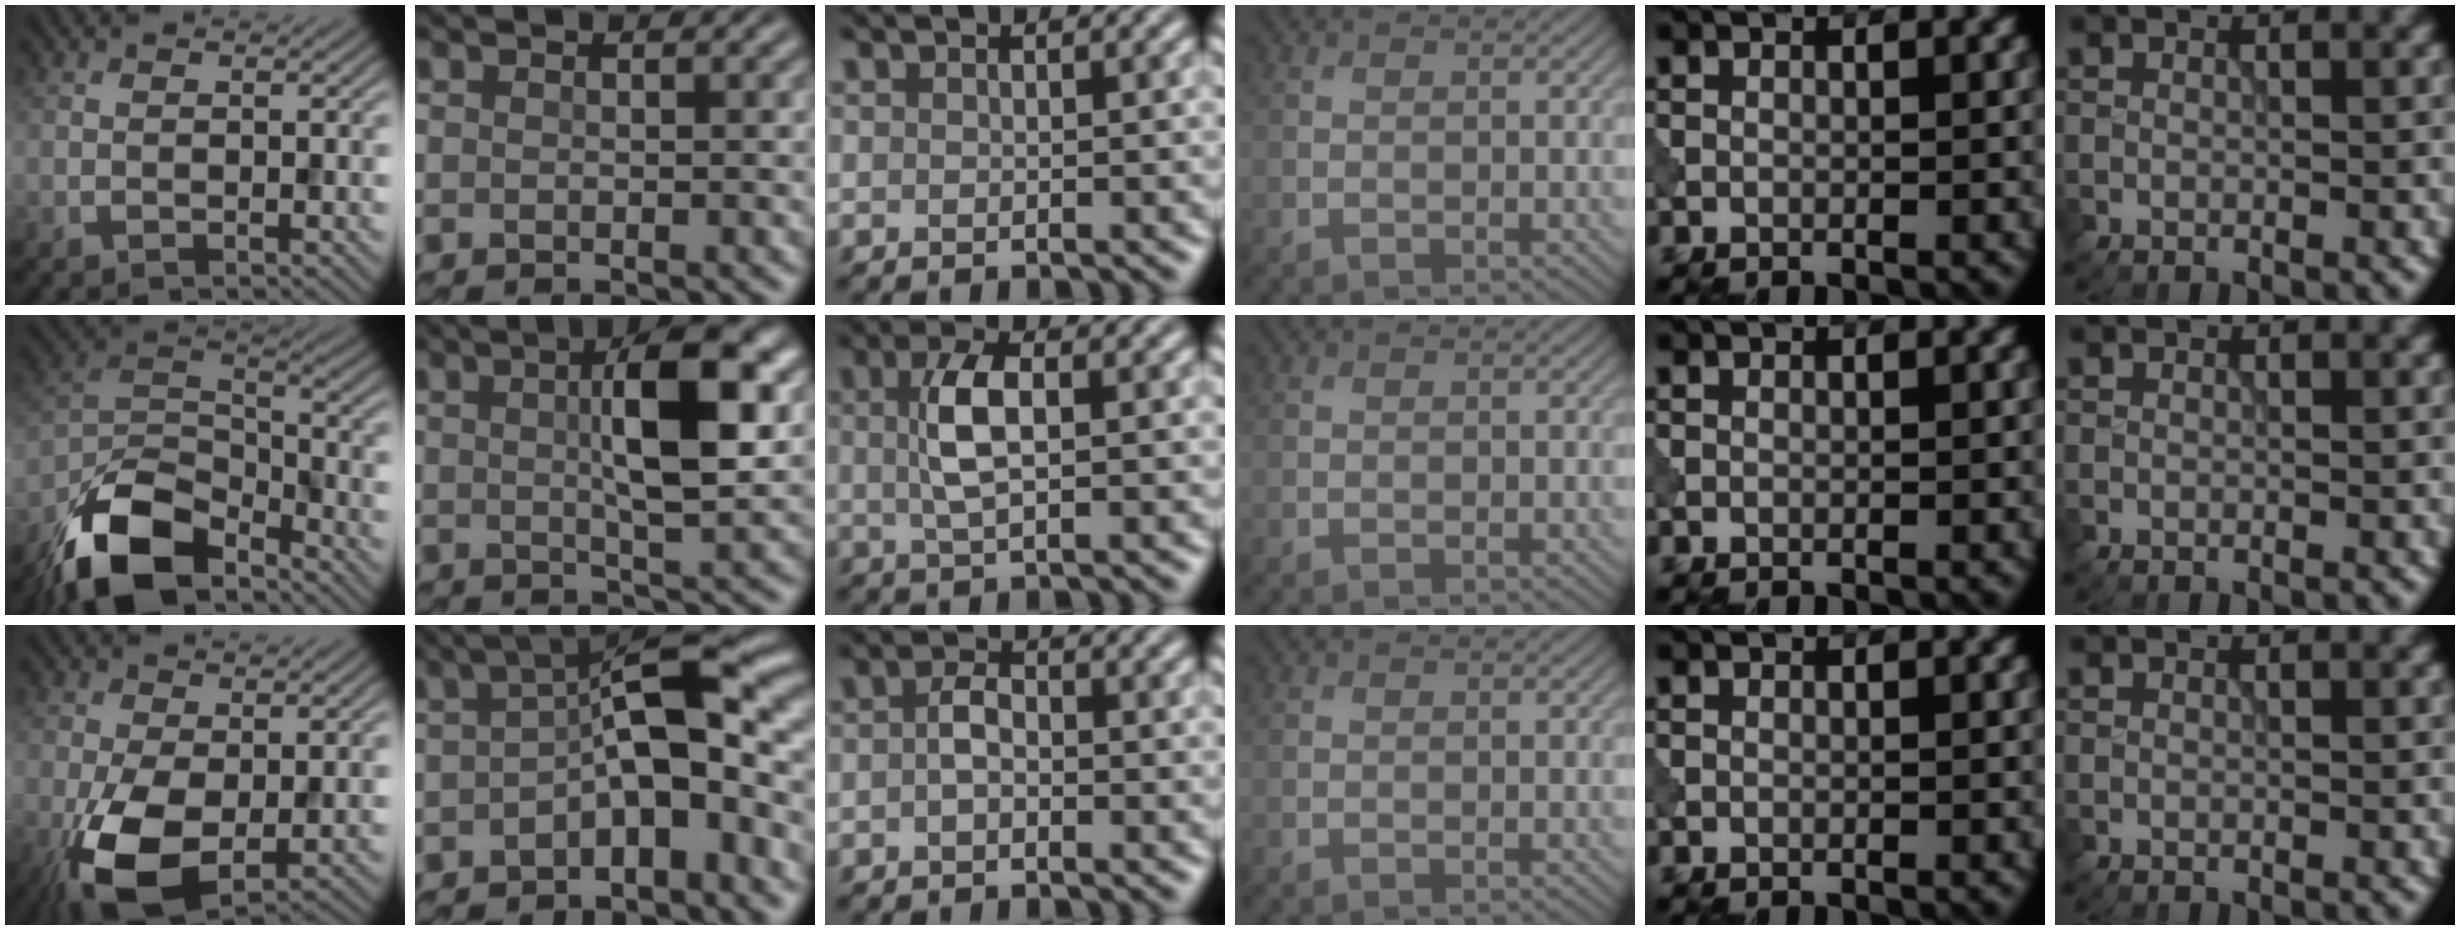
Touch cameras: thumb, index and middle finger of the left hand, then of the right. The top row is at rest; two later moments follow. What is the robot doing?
{"motion": "shake", "object": "bell"}